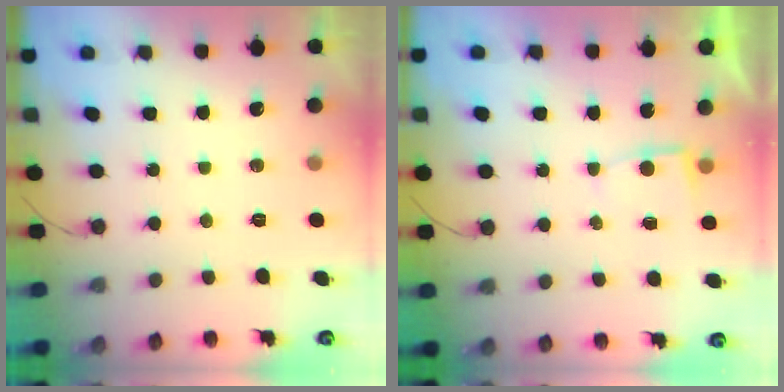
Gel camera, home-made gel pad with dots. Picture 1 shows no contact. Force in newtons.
{"total": 2.8, "press": 2.8, "slide": 0.3}